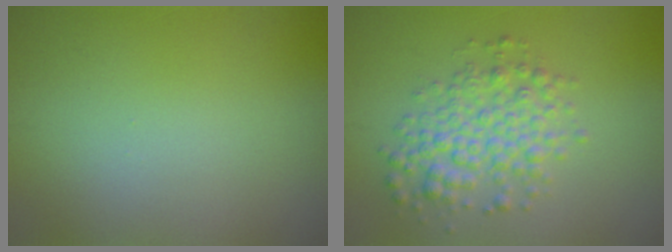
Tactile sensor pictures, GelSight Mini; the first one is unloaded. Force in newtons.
{"total": 4.2, "press": 4.2, "slide": 0.1}